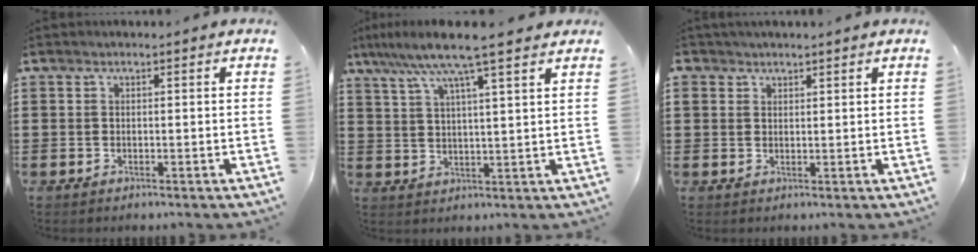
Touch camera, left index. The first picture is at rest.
{"total": 8.7, "force": [6.6, 0.0, 5.6], "torque": [-0.127, -0.017, 0.115]}
{"total": 1.6, "force": [1.4, 0.8, 0.0], "torque": [-0.005, 0.004, 0.027]}